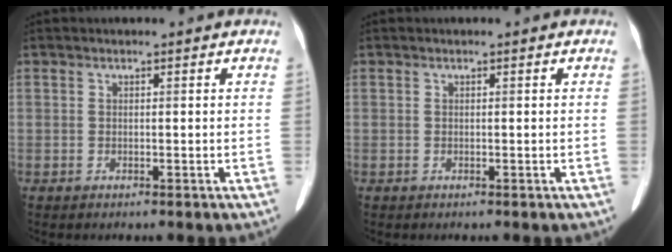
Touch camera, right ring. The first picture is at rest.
{"total": 0.0}